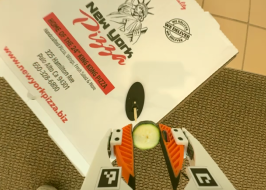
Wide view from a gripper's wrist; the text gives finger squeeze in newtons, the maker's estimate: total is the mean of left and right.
{"total": 8.1, "left": 8.3, "right": 7.9}